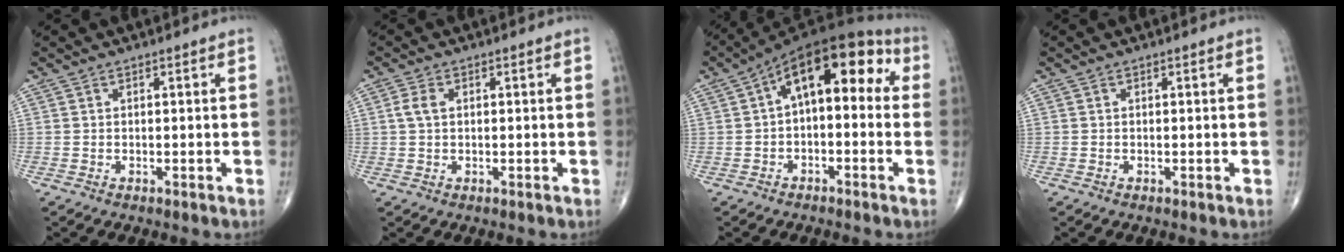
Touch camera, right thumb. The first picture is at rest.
{"total": 2.7, "force": [0.6, 1.7, 2.0], "torque": [-0.047, 0.008, 0.011]}
{"total": 14.4, "force": [2.2, 7.4, 12.2], "torque": [-0.152, 0.049, 0.019]}
{"total": 0.0}